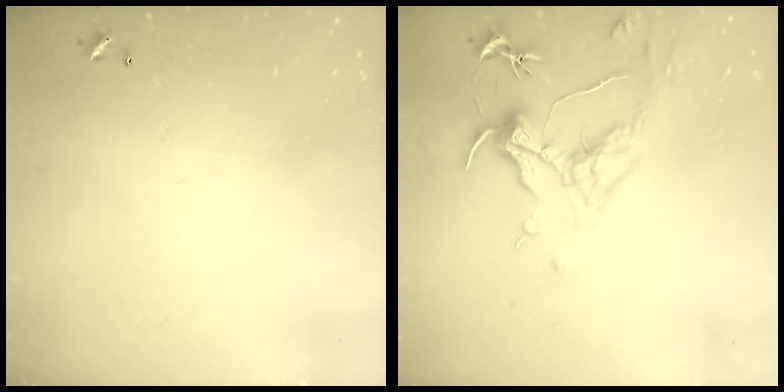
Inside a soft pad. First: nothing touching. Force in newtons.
{"total": 1.5, "press": 1.3, "slide": 0.9}